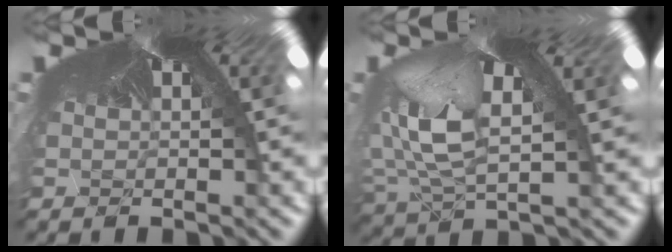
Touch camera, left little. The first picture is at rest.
{"total": 4.3, "force": [-3.7, 2.0, -0.5], "torque": [-0.073, -0.074, -0.020]}